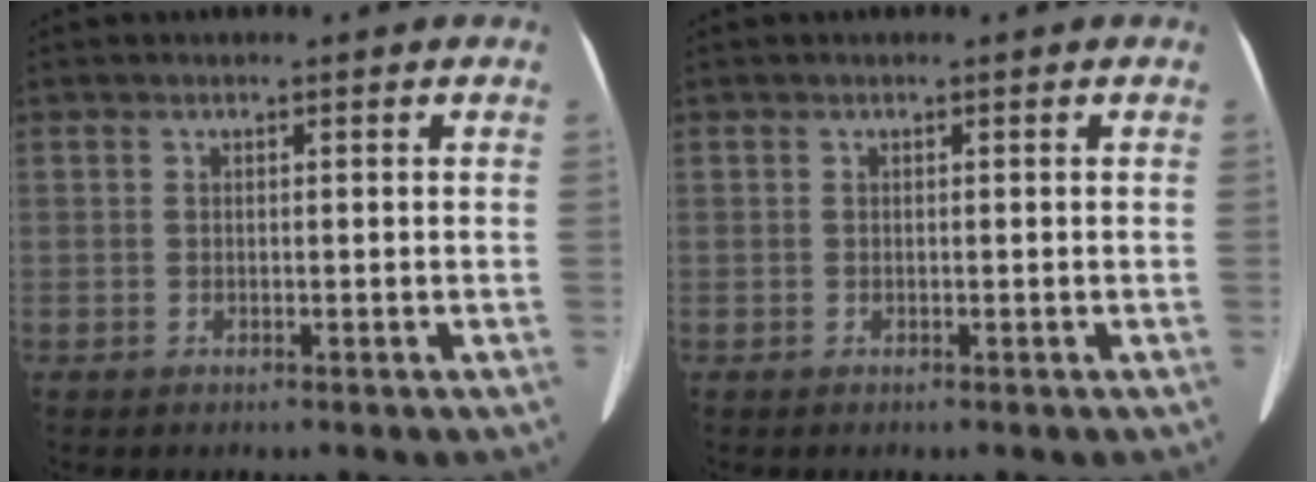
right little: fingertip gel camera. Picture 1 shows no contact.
{"total": 0.0}